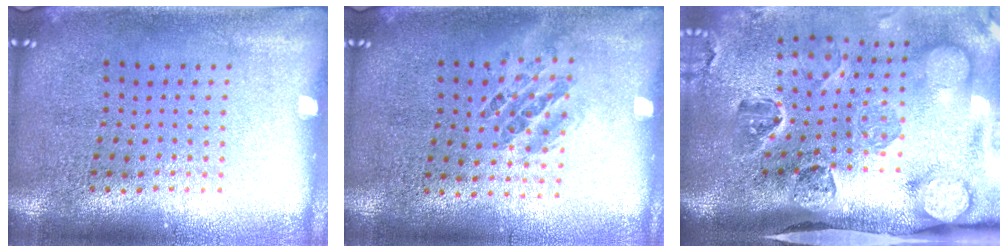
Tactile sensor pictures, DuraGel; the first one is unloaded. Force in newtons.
{"total": 0.9, "press": 0.9, "slide": 0.4}
{"total": 4.8, "press": 3.5, "slide": 3.4}